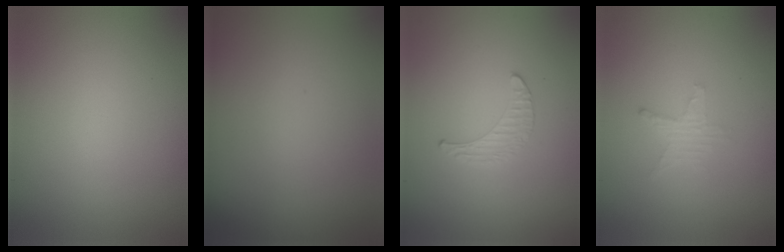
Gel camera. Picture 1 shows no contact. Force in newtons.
{"total": 0.0}
{"total": 0.5, "press": 0.5, "slide": 0.2}
{"total": 1.5, "press": 1.4, "slide": 0.3}